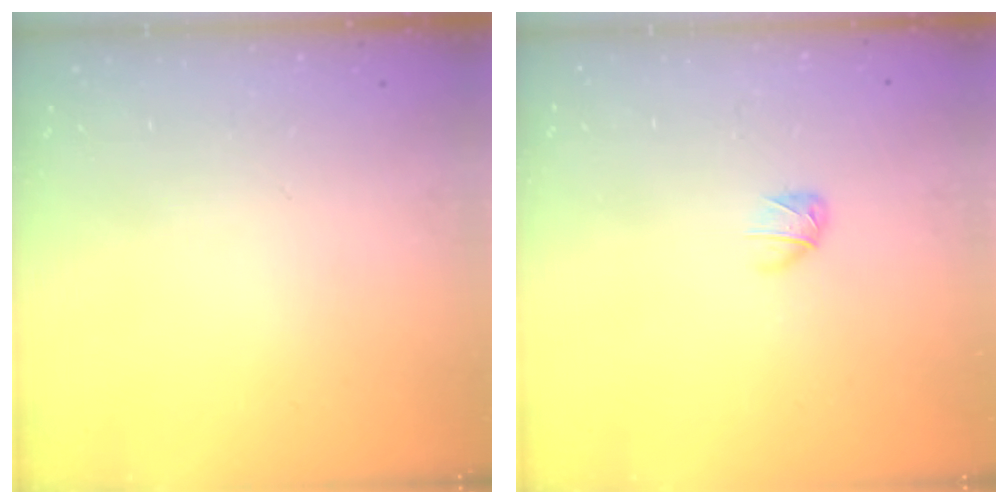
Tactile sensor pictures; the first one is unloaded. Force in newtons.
{"total": 3.6, "press": 3.5, "slide": 0.8}